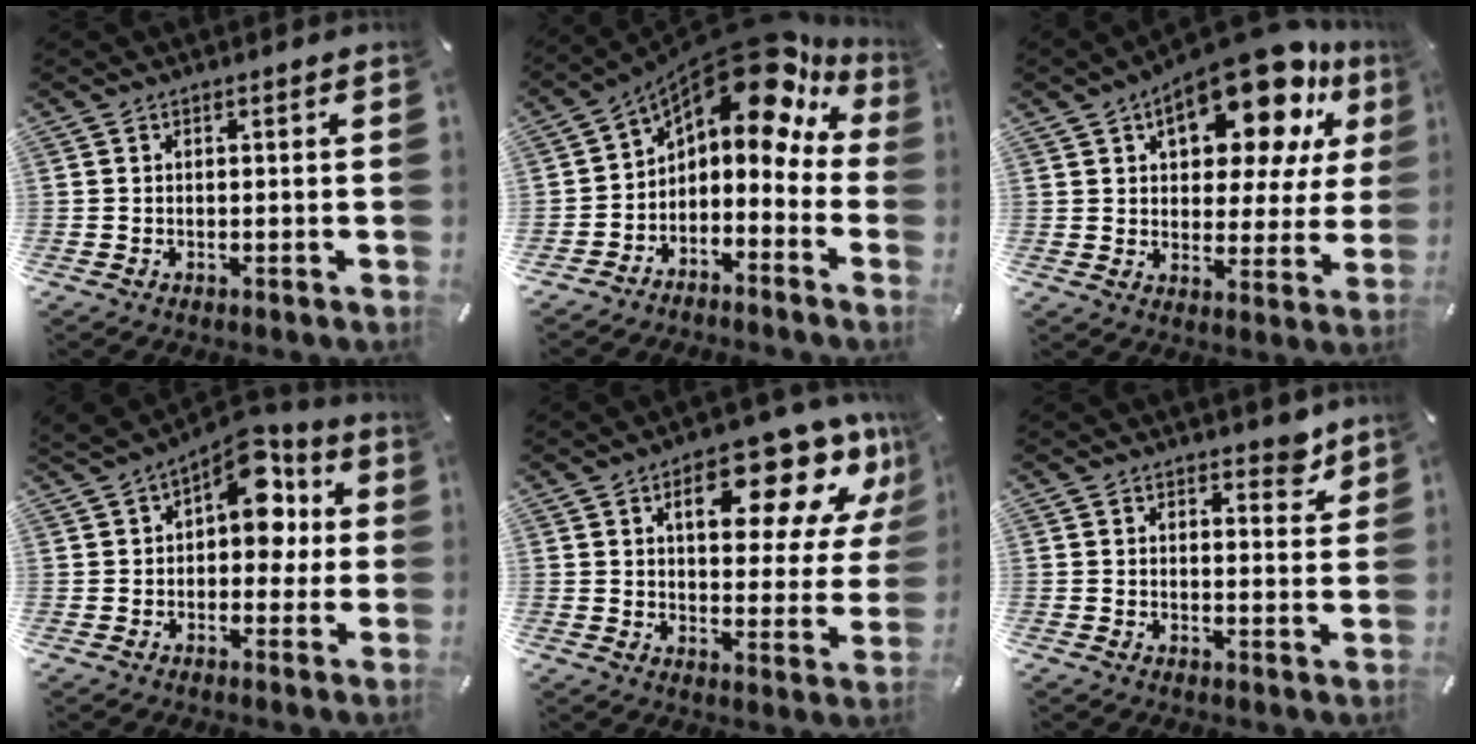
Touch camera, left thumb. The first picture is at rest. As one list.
[{"total": 16.0, "force": [10.4, 6.4, 10.4], "torque": [-0.151, -0.078, 0.170]}, {"total": 20.2, "force": [12.0, 9.0, 13.5], "torque": [-0.186, -0.074, 0.194]}, {"total": 13.8, "force": [4.8, 8.8, 9.4], "torque": [-0.115, -0.029, 0.084]}, {"total": 18.2, "force": [10.3, 8.4, 12.5], "torque": [-0.155, -0.057, 0.161]}, {"total": 4.6, "force": [3.6, 2.4, 1.6], "torque": [-0.001, -0.023, 0.057]}]